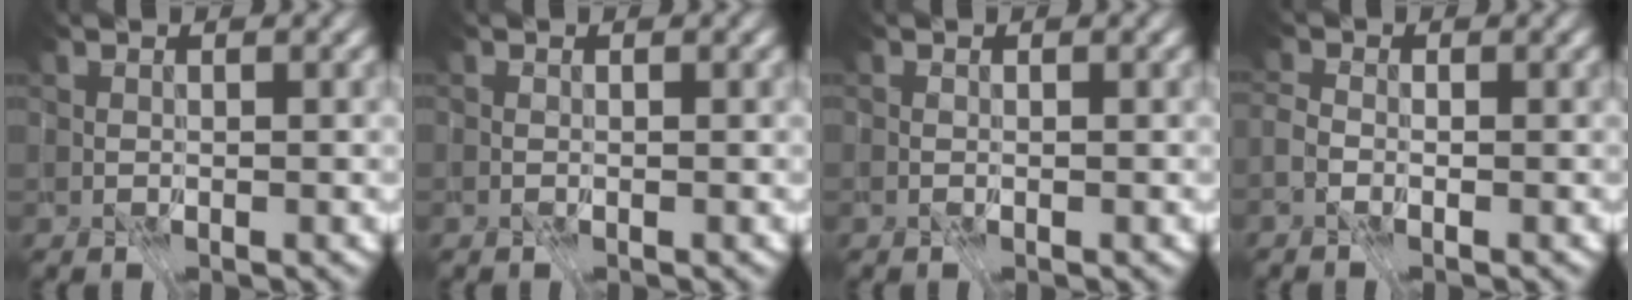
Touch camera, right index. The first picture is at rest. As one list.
[{"total": 0.0}, {"total": 0.0}, {"total": 2.4, "force": [-2.3, -0.1, -0.3], "torque": [0.035, -0.003, -0.065]}]